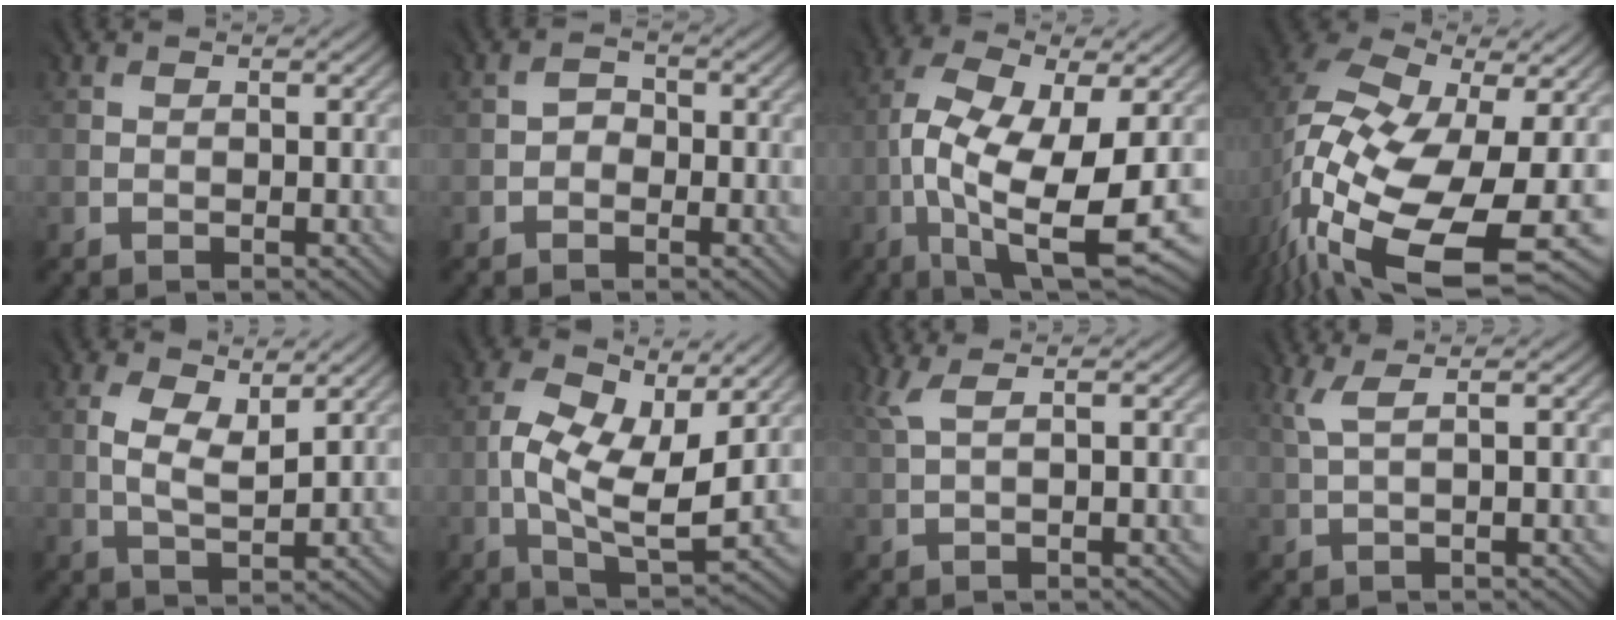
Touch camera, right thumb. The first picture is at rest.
{"total": 1.5, "force": [-0.9, 1.1, 0.2], "torque": [0.001, 0.002, -0.019]}
{"total": 14.8, "force": [-3.1, 6.3, 13.0], "torque": [-0.268, -0.016, -0.050]}
{"total": 16.4, "force": [-3.6, 8.7, 13.4], "torque": [-0.312, -0.038, -0.049]}
{"total": 4.6, "force": [1.9, 2.0, 3.7], "torque": [-0.075, 0.000, 0.038]}
{"total": 9.1, "force": [0.8, 4.3, 8.0], "torque": [-0.164, -0.002, 0.016]}
{"total": 2.1, "force": [0.8, -0.1, 2.0], "torque": [-0.039, 0.007, 0.019]}
{"total": 2.1, "force": [0.8, -0.1, 2.0], "torque": [-0.035, 0.006, 0.018]}